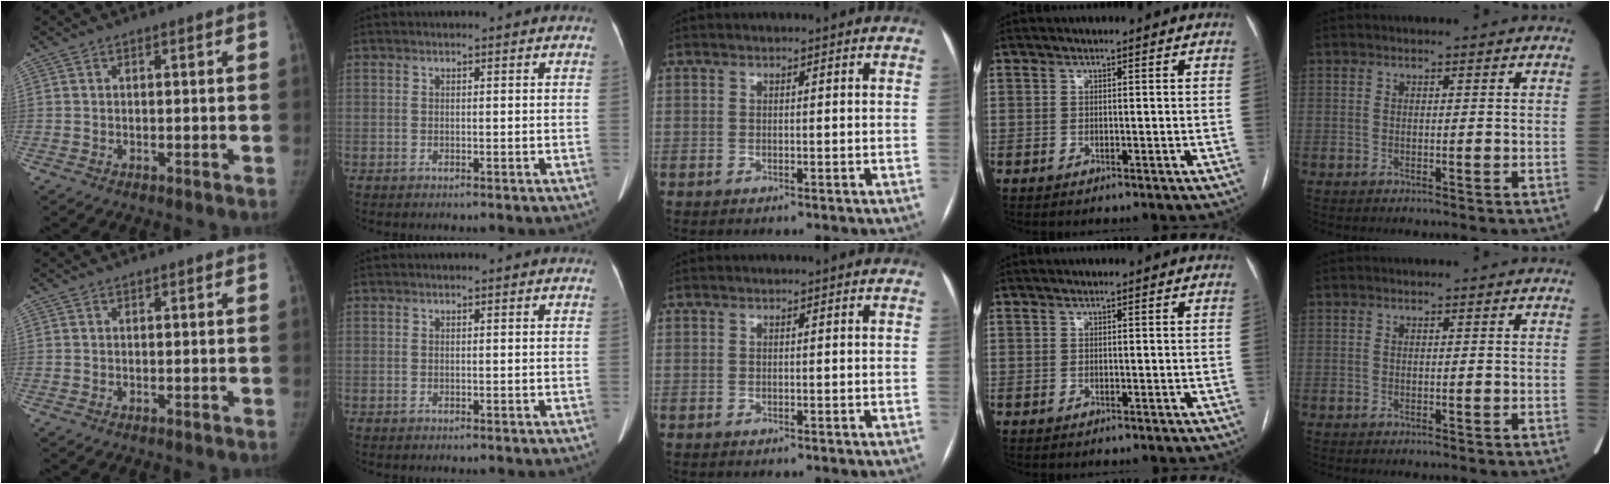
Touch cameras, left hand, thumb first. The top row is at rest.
{}